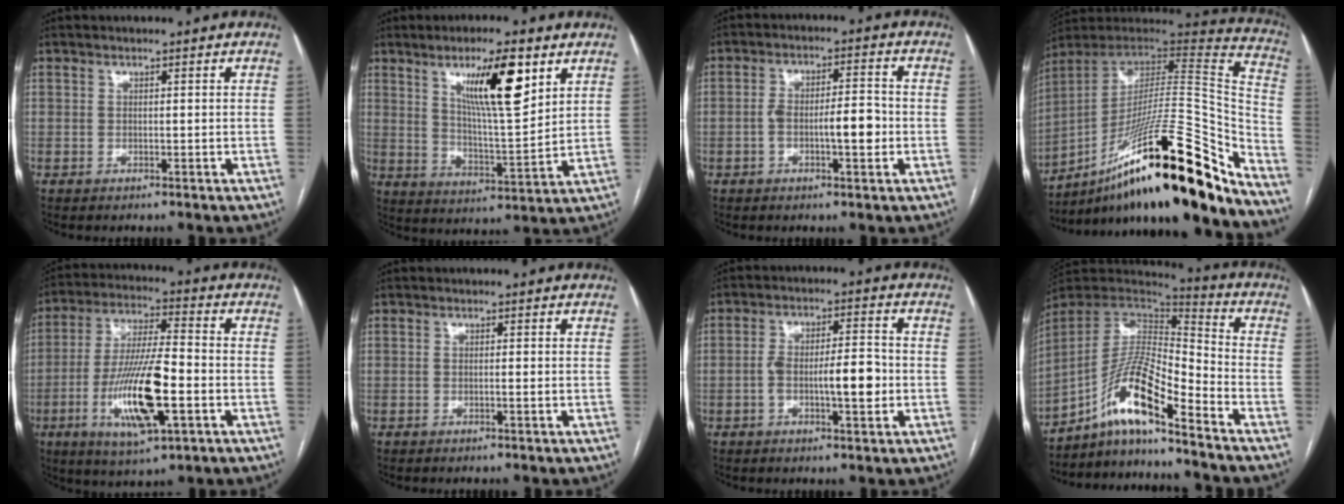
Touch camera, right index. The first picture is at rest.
{"total": 12.5, "force": [6.3, 1.8, 10.7], "torque": [-0.182, -0.004, 0.108]}
{"total": 6.7, "force": [-1.5, 1.7, 6.3], "torque": [-0.110, 0.018, -0.024]}
{"total": 31.9, "force": [-21.6, 2.8, 23.2], "torque": [-0.299, 0.005, -0.348]}
{"total": 16.9, "force": [-4.5, 3.6, 15.9], "torque": [-0.314, -0.013, -0.074]}
{"total": 0.5, "force": [-0.1, 0.0, 0.5], "torque": [-0.008, 0.000, -0.004]}
{"total": 8.0, "force": [-1.6, 2.0, 7.6], "torque": [-0.129, 0.016, -0.026]}
{"total": 13.3, "force": [-9.3, 1.1, 9.4], "torque": [-0.177, 0.015, -0.169]}